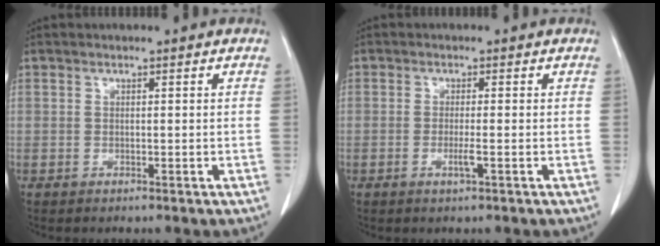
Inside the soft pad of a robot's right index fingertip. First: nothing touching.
{"total": 1.8, "force": [-0.5, -0.1, 1.7], "torque": [-0.031, -0.003, -0.006]}